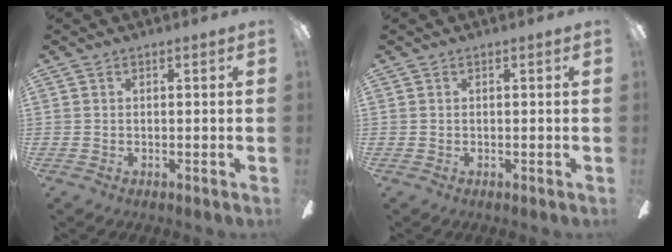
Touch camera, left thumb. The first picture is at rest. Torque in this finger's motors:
{"motor_torque": [0.00, 0.00, 0.00, 0.00, 0.00]}